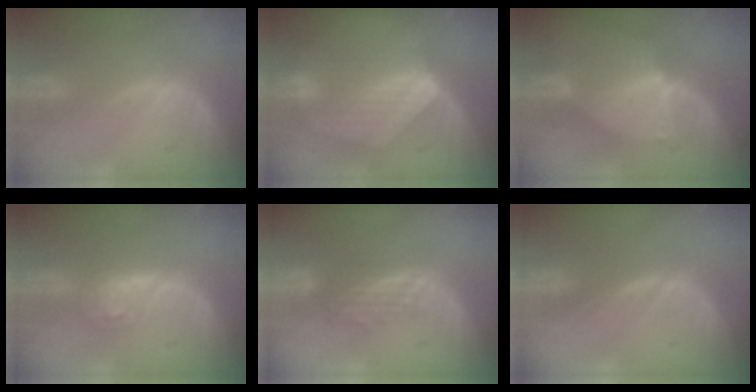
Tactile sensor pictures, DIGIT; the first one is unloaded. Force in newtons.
{"total": 7.2, "press": 7.1, "slide": 1.2}
{"total": 6.4, "press": 6.2, "slide": 1.8}
{"total": 4.9, "press": 4.3, "slide": 2.3}
{"total": 3.2, "press": 3.1, "slide": 0.7}
{"total": 0.0}